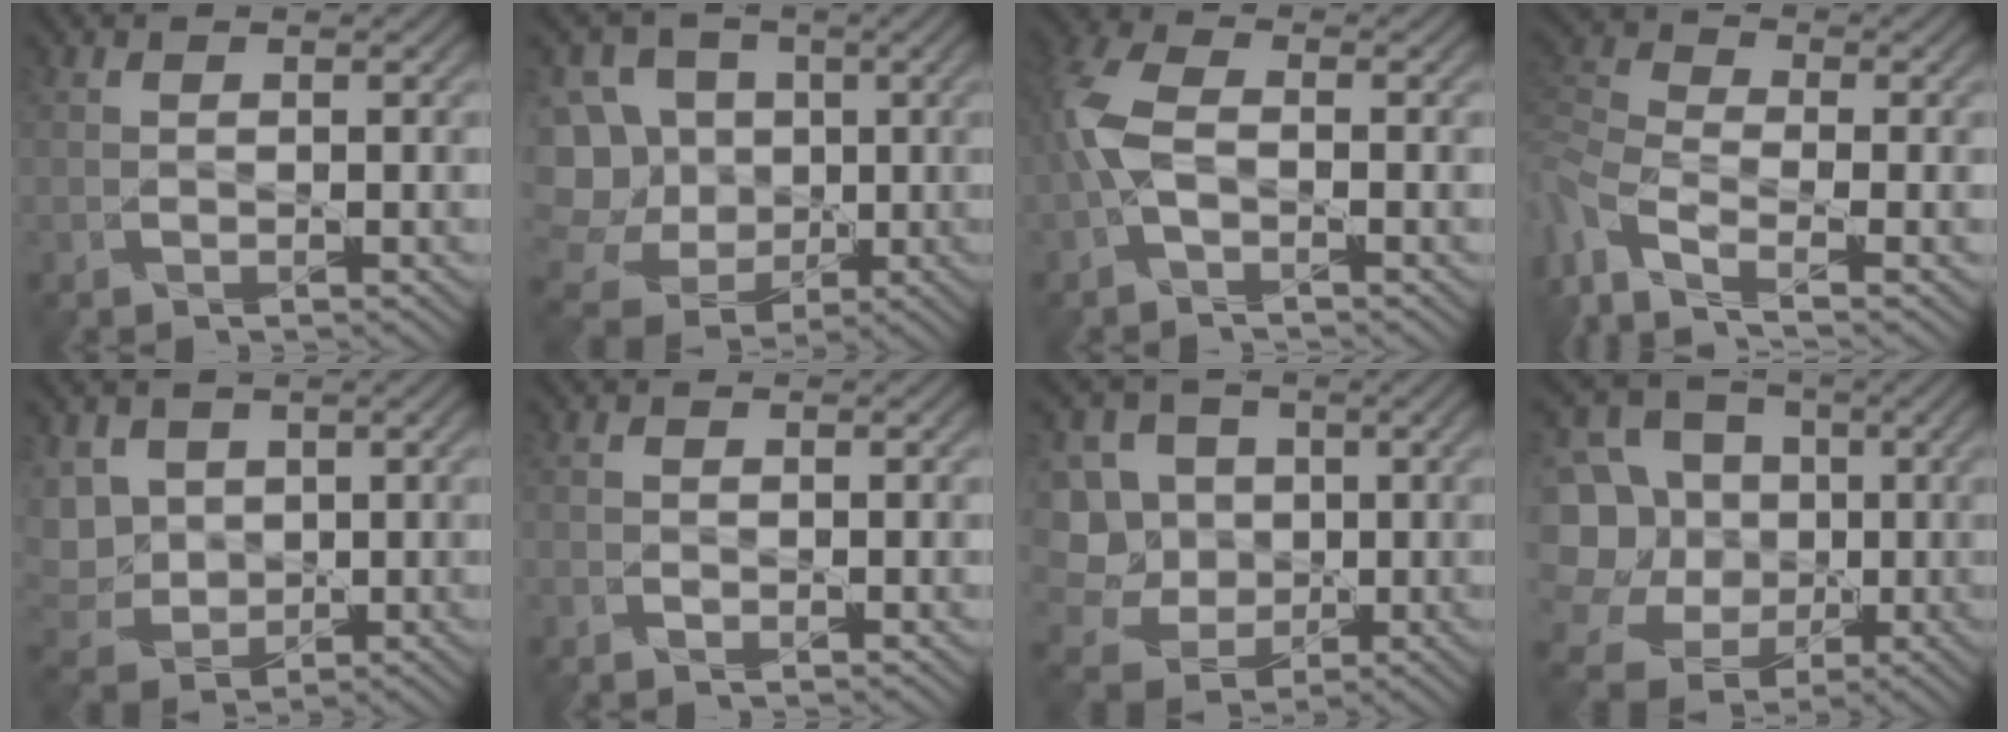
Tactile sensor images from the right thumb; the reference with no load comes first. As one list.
[{"total": 14.9, "force": [-0.4, 13.6, 6.1], "torque": [-0.236, 0.032, -0.008]}, {"total": 5.2, "force": [-1.3, 2.4, 4.5], "torque": [-0.127, 0.010, -0.034]}, {"total": 8.5, "force": [-3.8, 3.5, 6.8], "torque": [-0.194, -0.012, -0.078]}, {"total": 6.4, "force": [1.5, 5.1, 3.6], "torque": [-0.138, 0.008, 0.021]}, {"total": 1.2, "force": [-1.0, 0.4, 0.5], "torque": [-0.013, -0.002, -0.021]}, {"total": 11.3, "force": [0.9, 10.0, 5.0], "torque": [-0.204, 0.036, -0.003]}, {"total": 15.2, "force": [0.9, 13.7, 6.6], "torque": [-0.260, 0.034, 0.007]}]